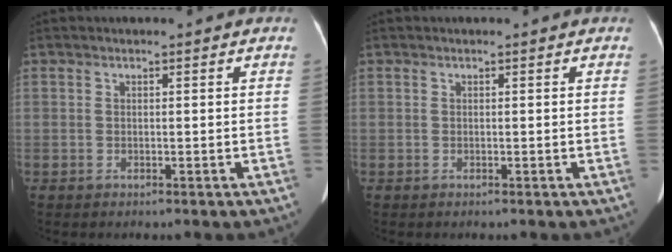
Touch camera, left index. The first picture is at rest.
{"total": 0.0}